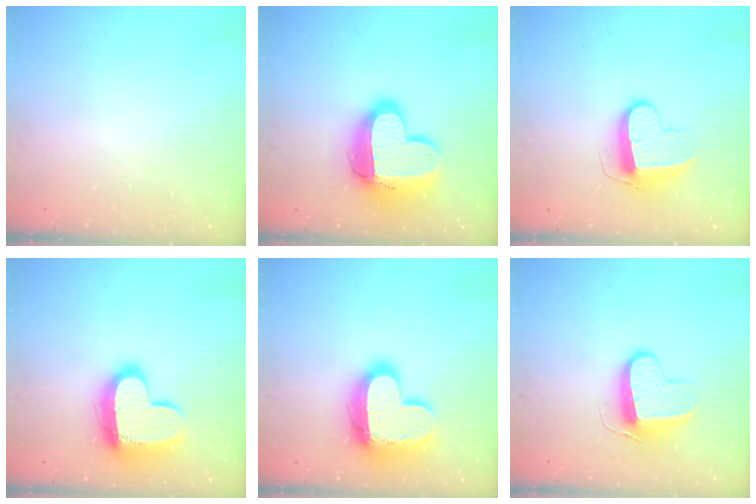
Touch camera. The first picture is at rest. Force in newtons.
{"total": 16.3, "press": 16.2, "slide": 1.4}
{"total": 10.5, "press": 10.5, "slide": 0.4}
{"total": 16.2, "press": 16.2, "slide": 1.4}
{"total": 16.9, "press": 16.8, "slide": 1.3}
{"total": 9.9, "press": 9.9, "slide": 0.2}